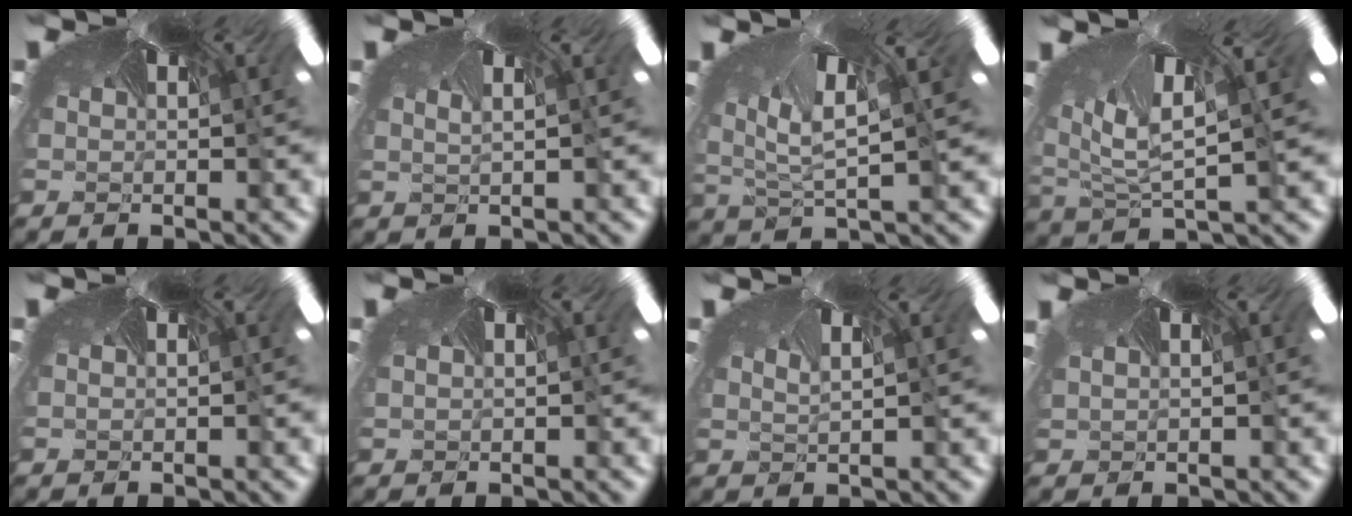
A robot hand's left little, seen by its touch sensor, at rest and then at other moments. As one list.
[{"total": 1.9, "force": [-1.7, 0.2, 0.6], "torque": [-0.017, -0.027, -0.012]}, {"total": 3.8, "force": [-3.7, -0.3, -0.5], "torque": [-0.031, -0.076, -0.030]}, {"total": 4.7, "force": [-4.6, -0.1, -0.9], "torque": [-0.023, -0.089, -0.044]}, {"total": 0.0}, {"total": 0.6, "force": [-0.5, -0.2, -0.1], "torque": [0.001, -0.009, -0.002]}, {"total": 2.1, "force": [-1.9, 0.3, 0.8], "torque": [-0.014, -0.030, -0.016]}, {"total": 1.0, "force": [-0.9, -0.3, -0.4], "torque": [0.005, -0.018, -0.005]}]